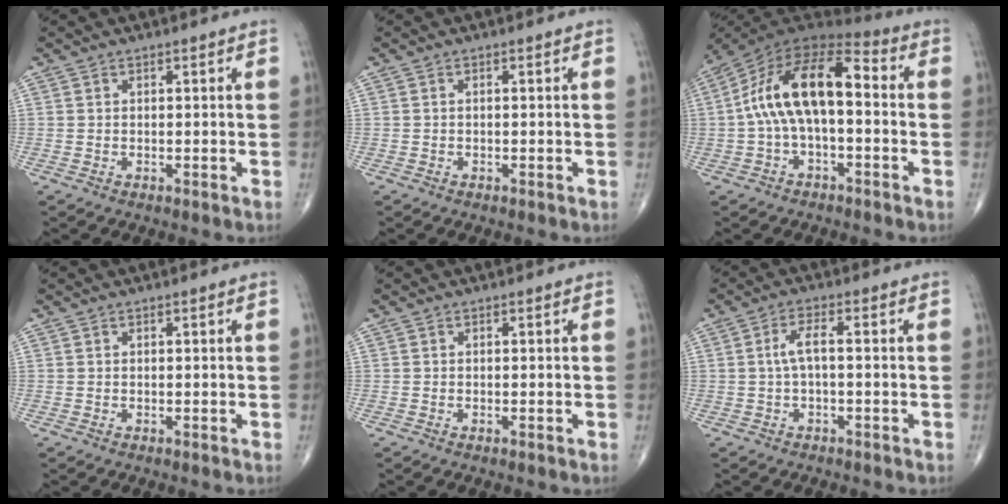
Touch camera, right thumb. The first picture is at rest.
{"total": 0.0}
{"total": 16.4, "force": [0.1, 7.9, 14.4], "torque": [-0.255, 0.054, -0.011]}
{"total": 0.0}
{"total": 0.0}
{"total": 3.6, "force": [-0.2, 1.0, 3.5], "torque": [-0.076, 0.016, -0.005]}